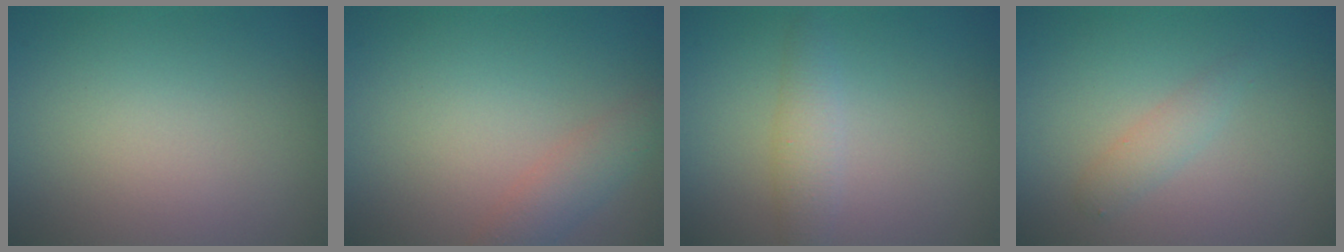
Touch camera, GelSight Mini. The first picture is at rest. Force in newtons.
{"total": 2.5, "press": 2.5, "slide": 0.1}
{"total": 2.0, "press": 2.0, "slide": 0.1}
{"total": 1.4, "press": 1.4, "slide": 0.0}